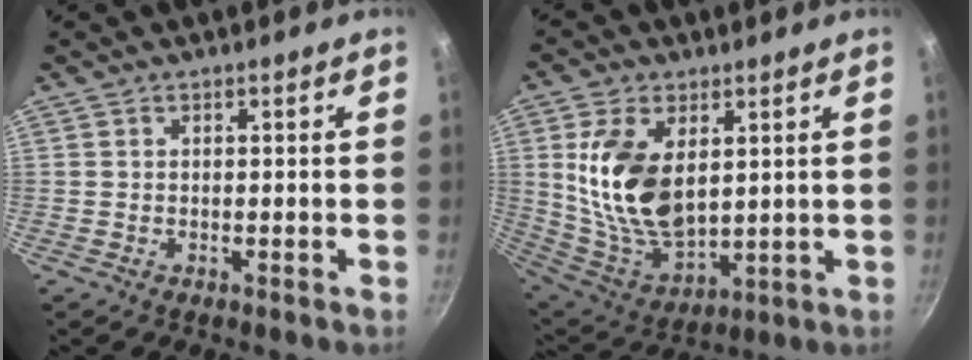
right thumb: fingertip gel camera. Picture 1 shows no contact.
{"total": 16.6, "force": [3.6, 9.7, 13.0], "torque": [-0.234, -0.032, 0.087]}